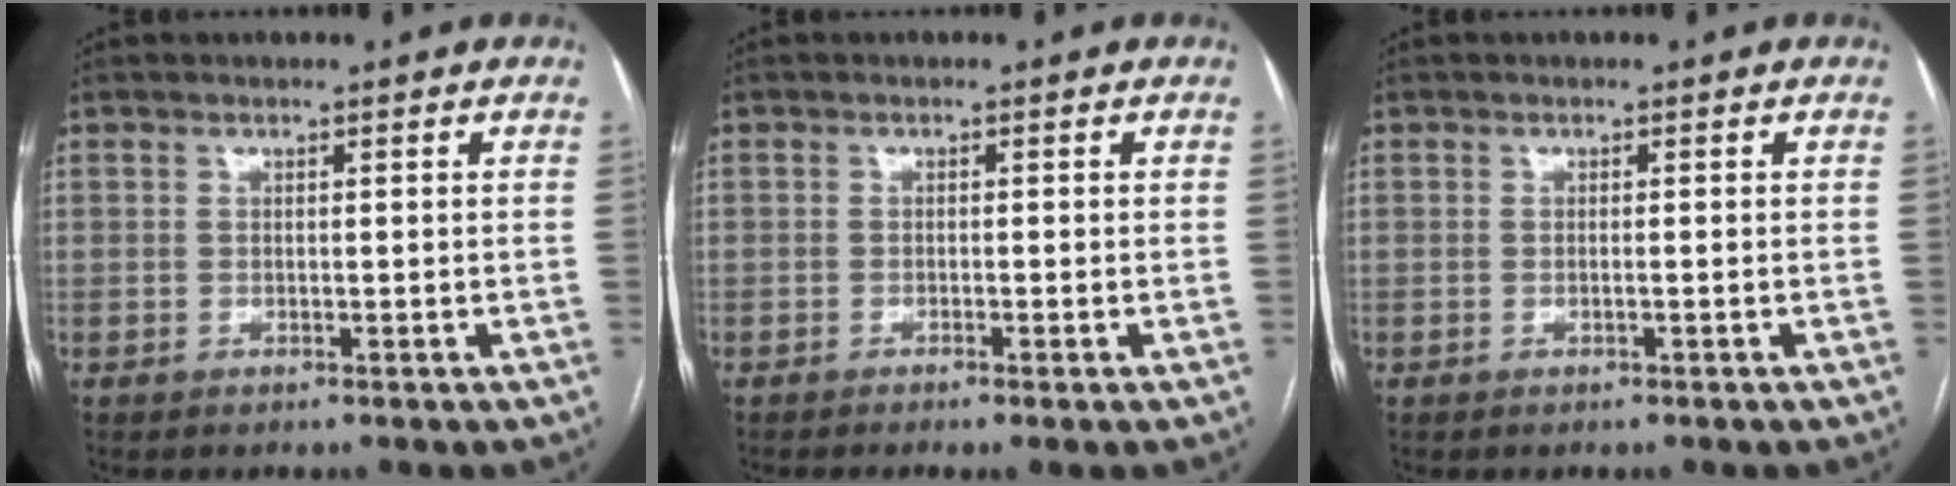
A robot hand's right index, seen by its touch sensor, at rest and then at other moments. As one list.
[{"total": 1.2, "force": [-0.7, -0.1, 0.9], "torque": [-0.019, -0.002, -0.011]}, {"total": 0.0}]